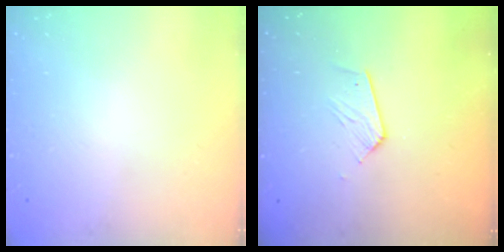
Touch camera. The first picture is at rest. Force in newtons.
{"total": 6.2, "press": 6.2, "slide": 0.2}